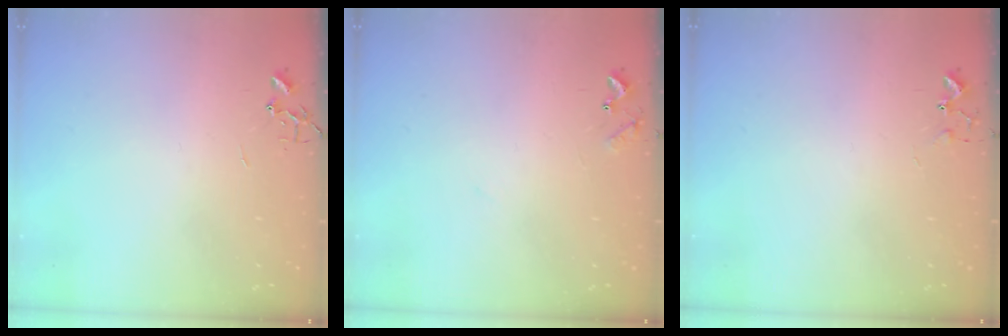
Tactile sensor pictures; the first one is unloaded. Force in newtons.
{"total": 7.8, "press": 7.8, "slide": 0.5}
{"total": 5.8, "press": 5.7, "slide": 0.7}